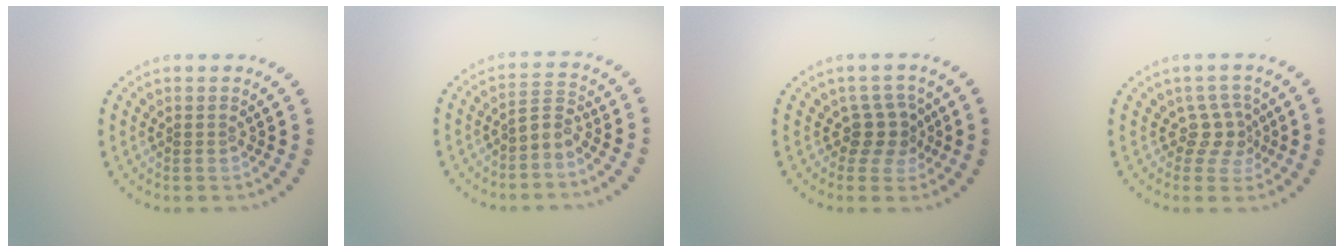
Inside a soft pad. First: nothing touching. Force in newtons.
{"total": 1.8, "press": 1.3, "slide": 1.2}
{"total": 2.5, "press": 2.0, "slide": 1.6}
{"total": 2.2, "press": 1.5, "slide": 1.6}